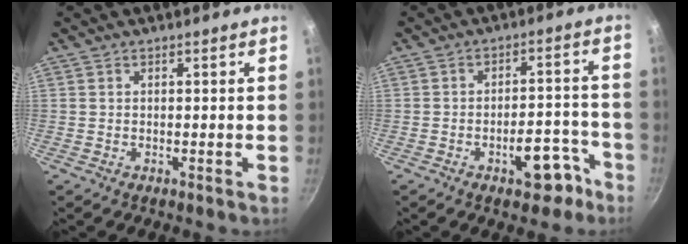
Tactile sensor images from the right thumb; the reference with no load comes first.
{"total": 8.7, "force": [-4.9, 4.2, 5.8], "torque": [-0.045, 0.050, -0.056]}